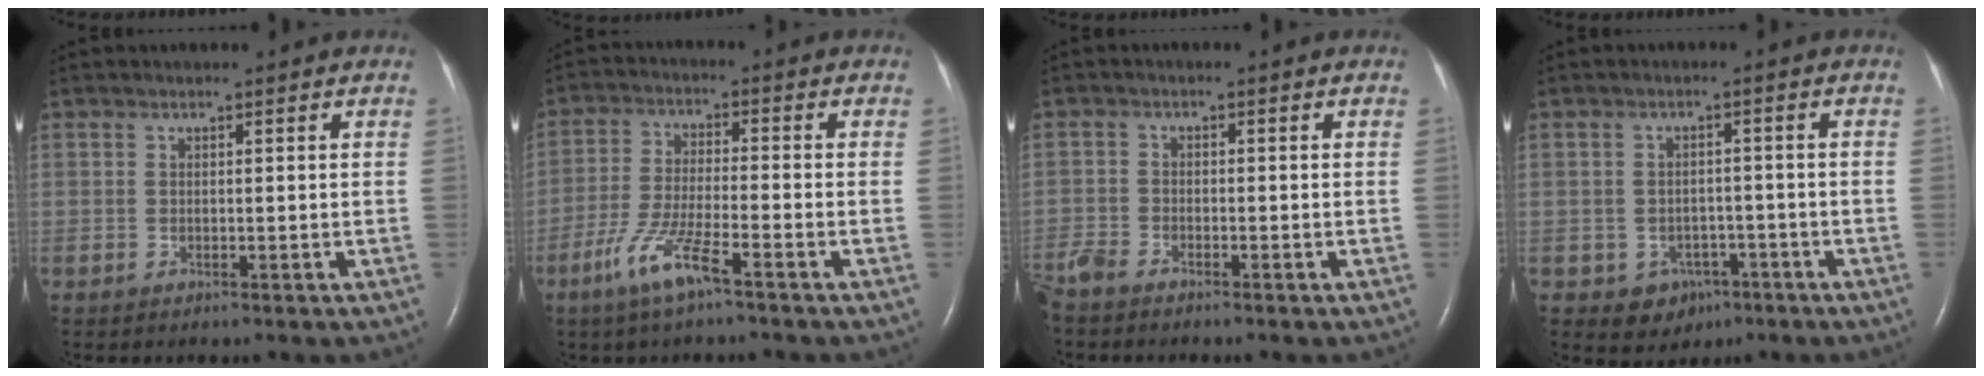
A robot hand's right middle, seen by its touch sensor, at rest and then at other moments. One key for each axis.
{"total": 7.4, "fx": -4.6, "fy": 0.4, "fz": 5.8, "tx": -0.126, "ty": -0.011, "tz": -0.091}
{"total": 3.9, "fx": -3.5, "fy": 0.8, "fz": 1.5, "tx": -0.035, "ty": -0.012, "tz": -0.072}
{"total": 4.5, "fx": -2.3, "fy": 3.6, "fz": 1.3, "tx": -0.016, "ty": 0.010, "tz": -0.021}